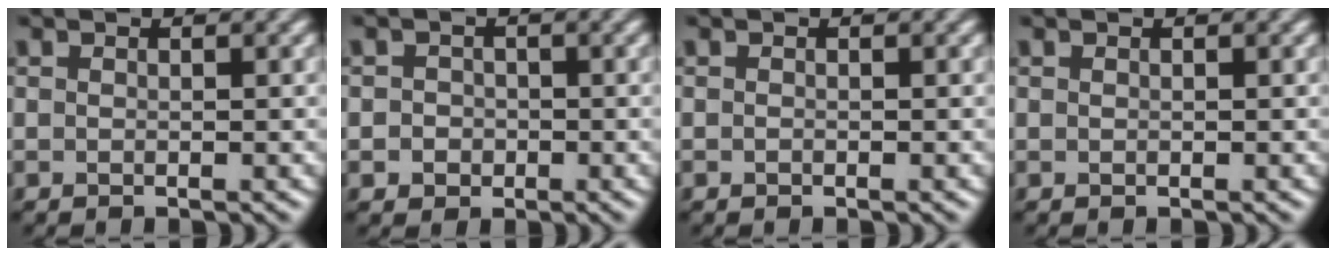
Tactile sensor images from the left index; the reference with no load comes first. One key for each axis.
{"total": 1.5, "fx": -0.6, "fy": 1.4, "fz": 0.2, "tx": 0.014, "ty": -0.007, "tz": -0.014}
{"total": 0.0}
{"total": 0.0}